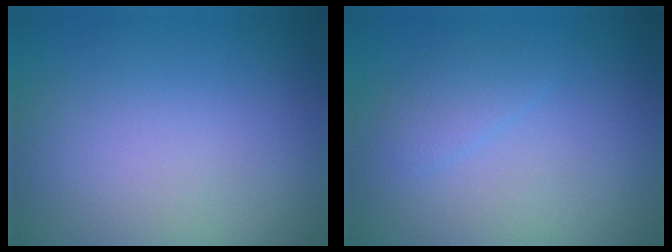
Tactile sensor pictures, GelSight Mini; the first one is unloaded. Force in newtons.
{"total": 1.2, "press": 1.2, "slide": 0.1}